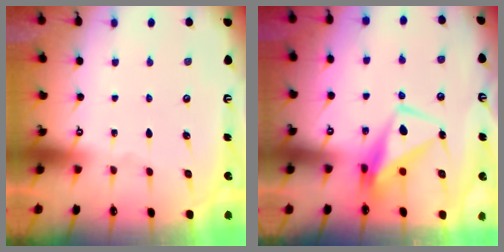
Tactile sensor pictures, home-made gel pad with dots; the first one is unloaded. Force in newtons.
{"total": 9.2, "press": 9.0, "slide": 1.6}